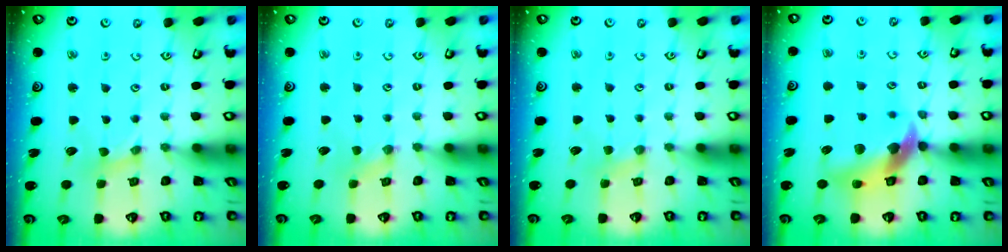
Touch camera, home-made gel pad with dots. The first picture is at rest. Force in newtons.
{"total": 0.0}
{"total": 2.7, "press": 2.6, "slide": 0.4}
{"total": 12.4, "press": 12.3, "slide": 1.6}